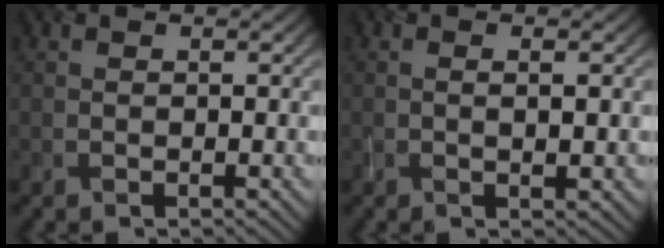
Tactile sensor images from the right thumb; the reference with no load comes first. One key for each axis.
{"total": 1.7, "fx": 0.1, "fy": 0.3, "fz": 1.7, "tx": -0.032, "ty": 0.002, "tz": 0.001}